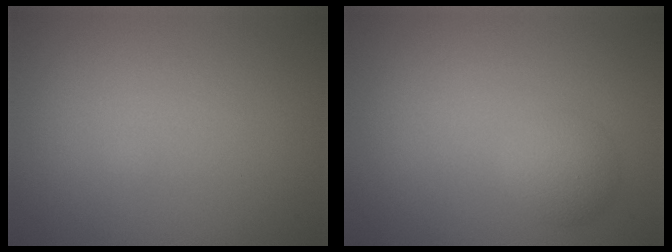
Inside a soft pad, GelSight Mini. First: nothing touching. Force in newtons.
{"total": 2.2, "press": 2.2, "slide": 0.1}